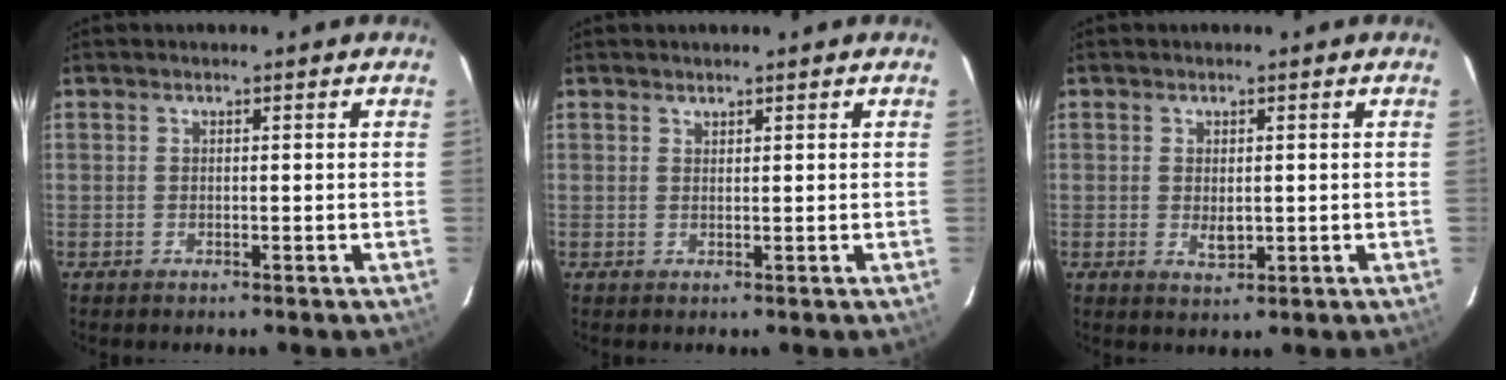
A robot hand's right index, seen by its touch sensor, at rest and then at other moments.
{"total": 0.7, "force": [0.7, 0.1, 0.1], "torque": [-0.003, 0.001, 0.013]}
{"total": 2.6, "force": [0.0, 1.7, 2.0], "torque": [-0.033, -0.004, 0.004]}